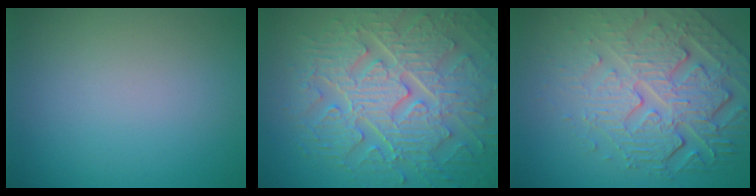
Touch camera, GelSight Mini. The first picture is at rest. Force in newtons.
{"total": 9.4, "press": 6.9, "slide": 6.4}
{"total": 7.8, "press": 5.5, "slide": 5.5}